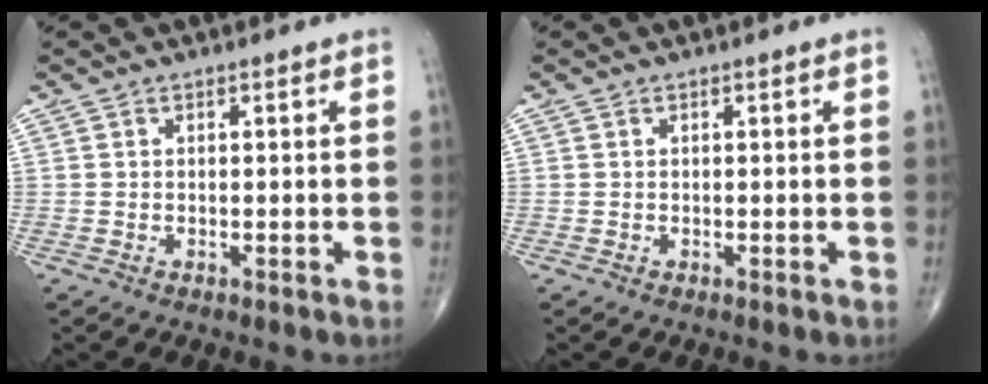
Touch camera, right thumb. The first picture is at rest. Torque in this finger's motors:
{"motor_torque": [0.00, 0.00, 0.00, 0.00, 0.00]}